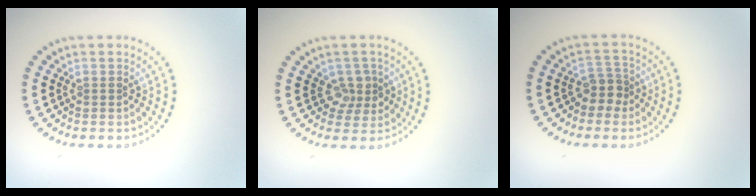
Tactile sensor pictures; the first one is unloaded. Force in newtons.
{"total": 2.3, "press": 2.0, "slide": 1.2}
{"total": 2.2, "press": 1.7, "slide": 1.4}